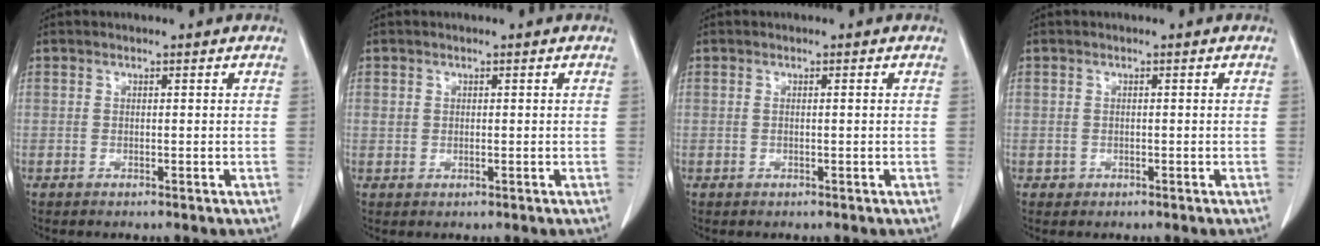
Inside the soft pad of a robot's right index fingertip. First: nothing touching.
{"total": 1.0, "force": [0.2, 0.8, 0.5], "torque": [-0.014, 0.007, 0.006]}
{"total": 0.6, "force": [0.0, 0.0, 0.6], "torque": [-0.015, 0.002, 0.002]}
{"total": 0.8, "force": [-0.2, 0.7, 0.0], "torque": [-0.001, 0.005, -0.006]}